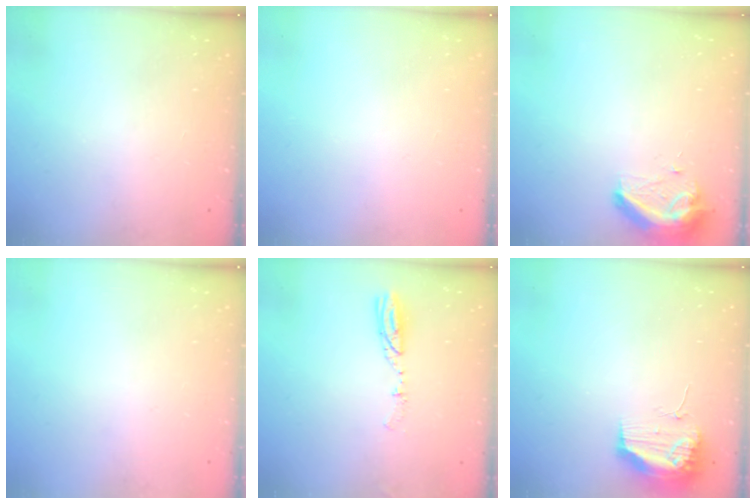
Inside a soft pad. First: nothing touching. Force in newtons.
{"total": 0.0}
{"total": 9.2, "press": 9.2, "slide": 0.3}
{"total": 0.0}
{"total": 4.5, "press": 4.3, "slide": 1.0}
{"total": 13.8, "press": 11.9, "slide": 6.9}